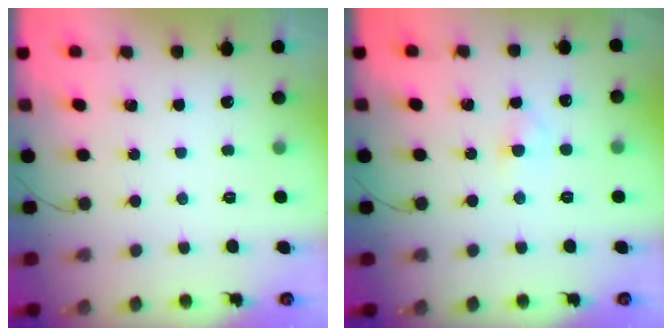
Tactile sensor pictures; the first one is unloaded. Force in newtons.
{"total": 2.5, "press": 2.3, "slide": 1.0}